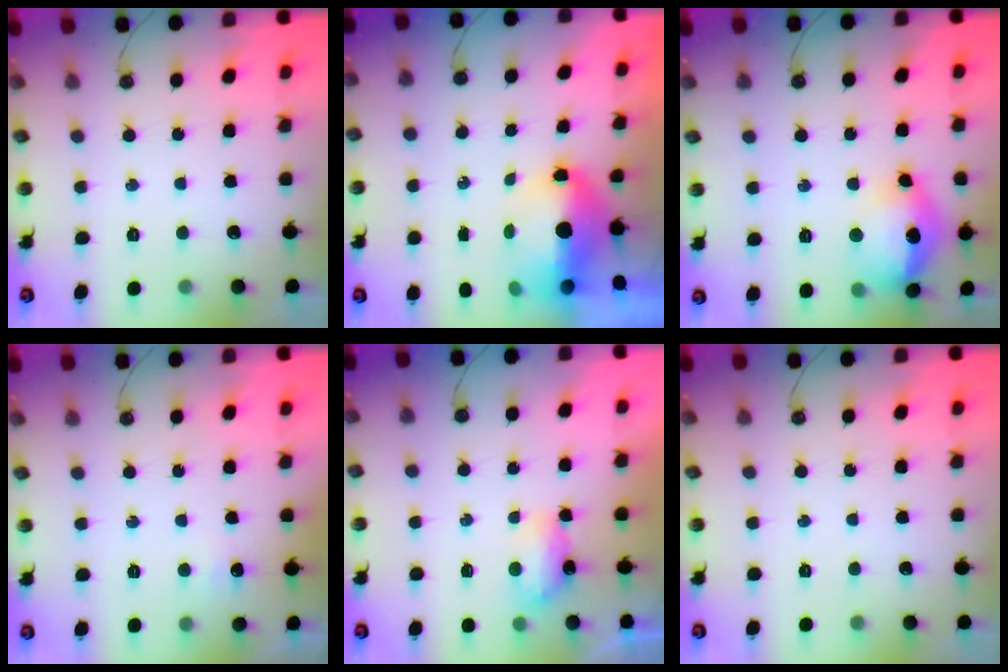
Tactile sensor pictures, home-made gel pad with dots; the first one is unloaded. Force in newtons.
{"total": 11.2, "press": 9.4, "slide": 6.2}
{"total": 15.7, "press": 15.6, "slide": 1.5}
{"total": 3.7, "press": 3.7, "slide": 0.4}
{"total": 4.5, "press": 4.4, "slide": 0.8}
{"total": 0.0}